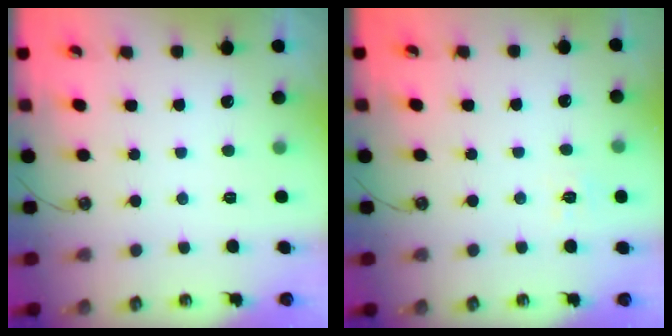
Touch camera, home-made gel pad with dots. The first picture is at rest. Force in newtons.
{"total": 6.2, "press": 6.2, "slide": 0.6}